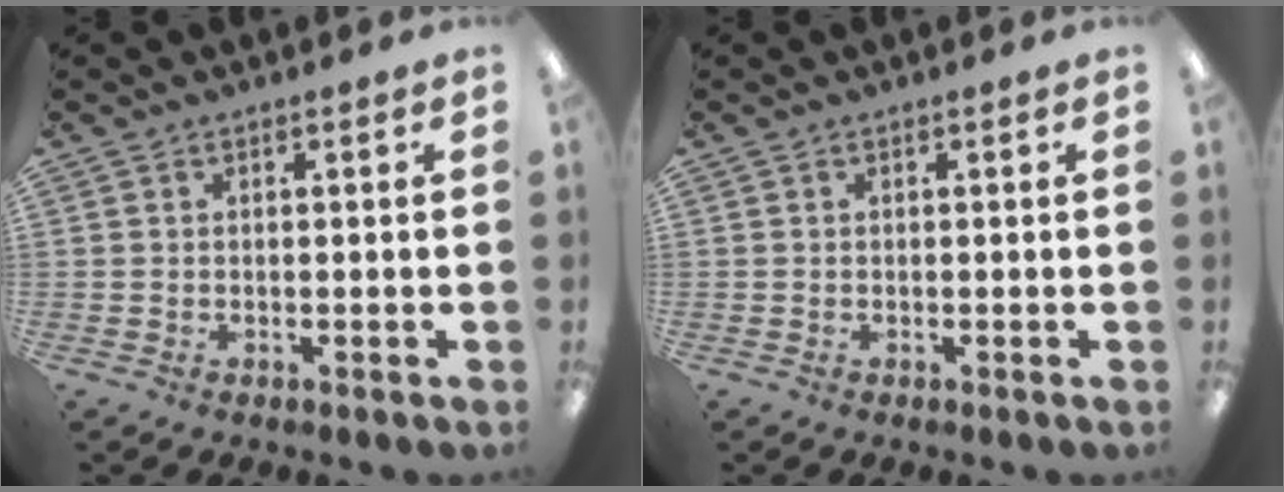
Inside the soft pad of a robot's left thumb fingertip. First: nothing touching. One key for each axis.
{"total": 0.0}